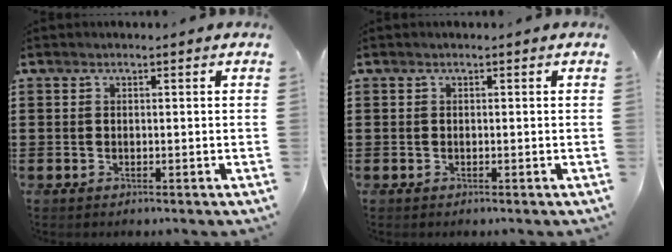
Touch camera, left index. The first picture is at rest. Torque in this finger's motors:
{"motor_torque": [-0.04, -0.02, 0.00, 0.00]}